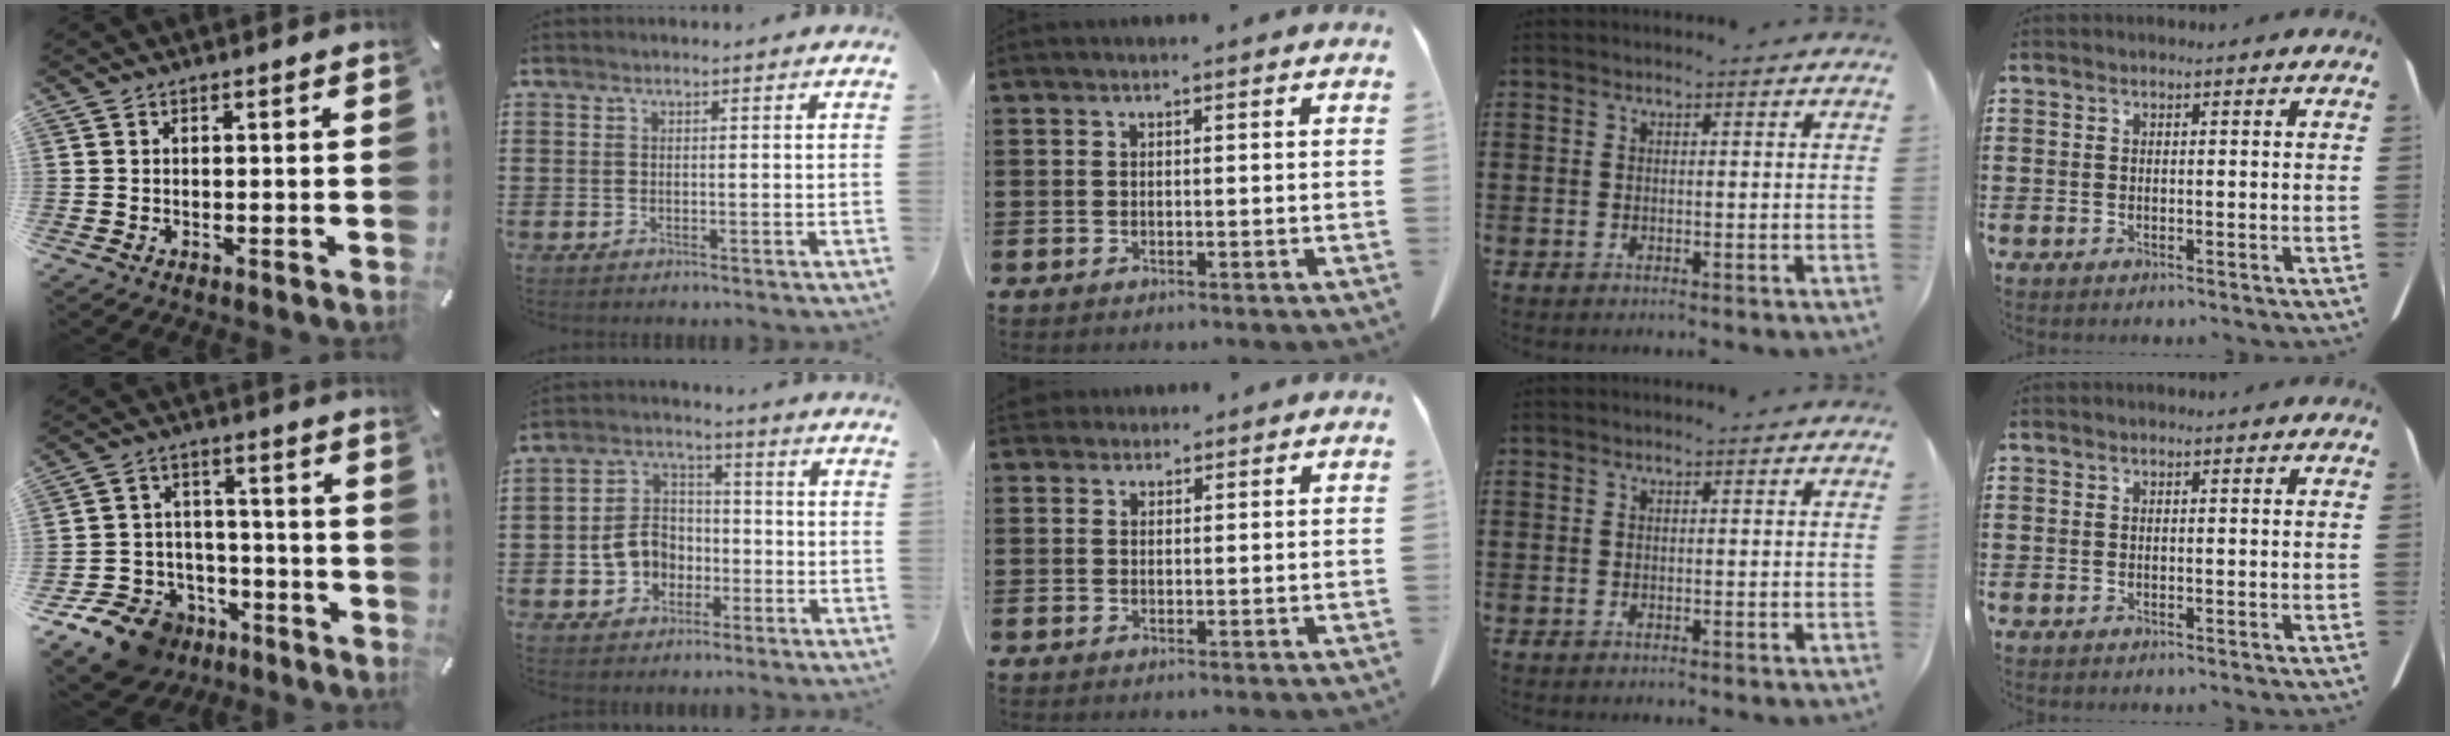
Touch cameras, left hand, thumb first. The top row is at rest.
{"thumb": {"total": 13.0, "force": [-8.7, 9.0, 3.5], "torque": [-0.063, 0.062, -0.146]}, "index": {"total": 7.1, "force": [-2.2, 6.0, 3.2], "torque": [-0.091, 0.018, -0.044]}, "middle": {"total": 1.9, "force": [1.7, 0.8, 0.2], "torque": [-0.010, 0.002, 0.035]}}